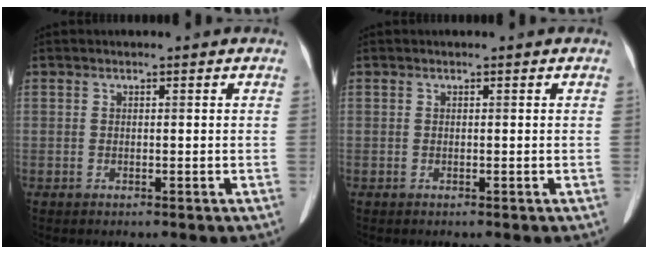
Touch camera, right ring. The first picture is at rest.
{"total": 0.0}